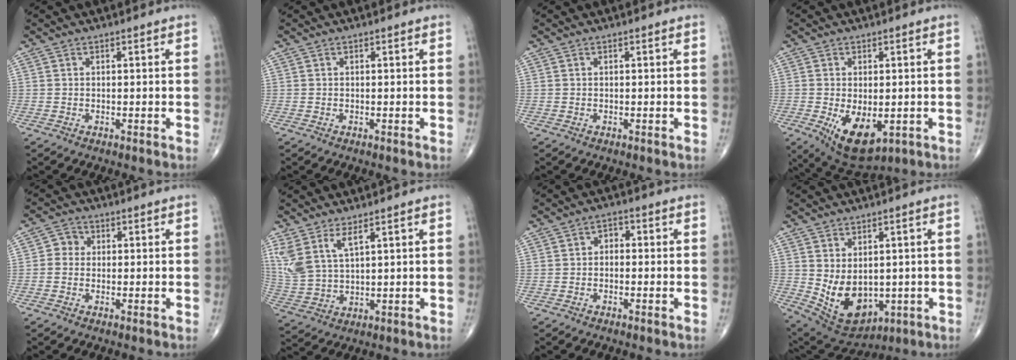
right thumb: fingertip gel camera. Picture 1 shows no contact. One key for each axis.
{"total": 0.0}
{"total": 0.0}
{"total": 10.2, "fx": -2.5, "fy": 5.5, "fz": 8.1, "tx": -0.120, "ty": -0.014, "tz": -0.023}
{"total": 2.8, "fx": 0.0, "fy": 2.6, "fz": 1.1, "tx": 0.001, "ty": 0.008, "tz": -0.011}
{"total": 8.1, "fx": 4.5, "fy": 3.1, "fz": 6.0, "tx": -0.140, "ty": -0.017, "tz": 0.105}
{"total": 2.4, "fx": -0.3, "fy": 1.8, "fz": 1.5, "tx": -0.006, "ty": 0.014, "tz": -0.016}
{"total": 11.5, "fx": -0.5, "fy": 7.8, "fz": 8.4, "tx": -0.118, "ty": -0.009, "tz": 0.027}